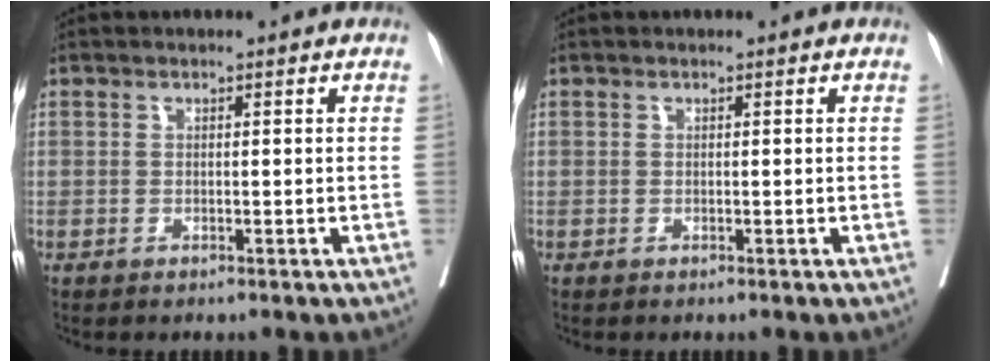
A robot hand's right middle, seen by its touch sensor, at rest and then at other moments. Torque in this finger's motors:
{"motor_torque": [0.00, 0.00, 0.00, 0.00]}